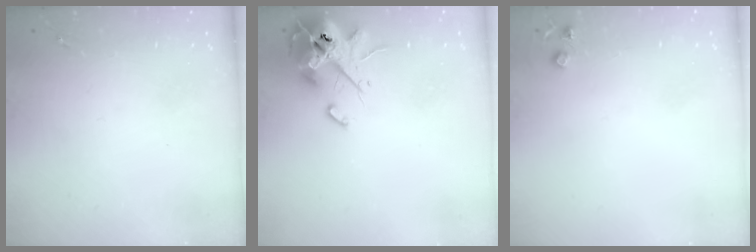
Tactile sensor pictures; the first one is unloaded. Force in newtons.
{"total": 14.3, "press": 14.0, "slide": 2.5}
{"total": 4.2, "press": 4.1, "slide": 0.7}